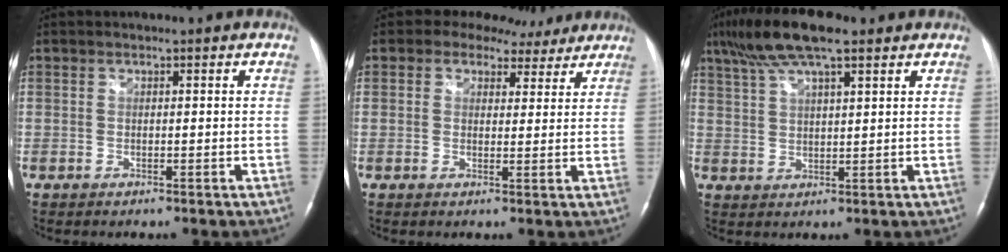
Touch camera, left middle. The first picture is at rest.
{"total": 6.9, "force": [5.3, 4.1, 1.7], "torque": [-0.023, 0.019, 0.063]}
{"total": 10.4, "force": [7.2, 2.0, 7.3], "torque": [-0.145, 0.023, 0.125]}